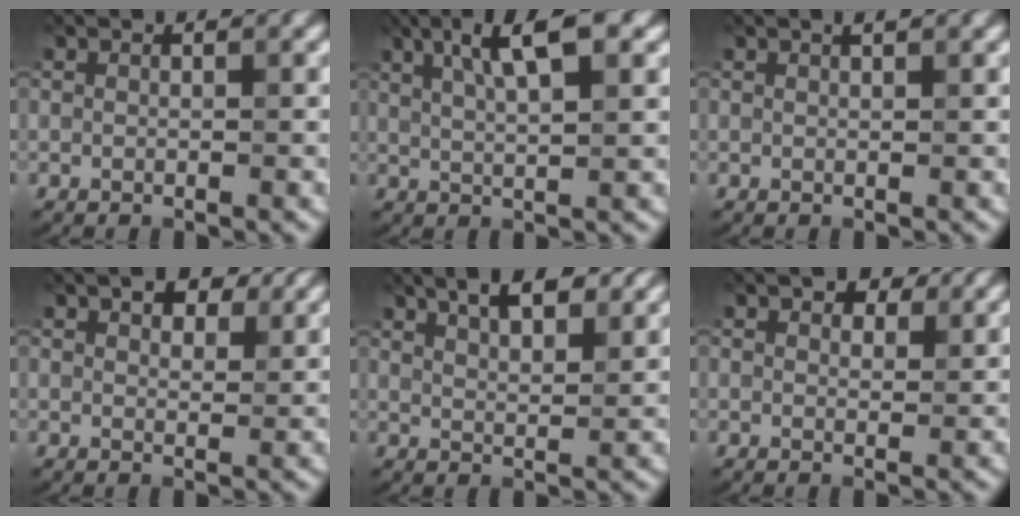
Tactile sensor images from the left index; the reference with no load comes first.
{"total": 5.9, "force": [2.6, 1.4, 5.0], "torque": [-0.083, 0.013, 0.040]}
{"total": 0.9, "force": [0.5, 0.2, 0.7], "torque": [-0.007, 0.000, 0.003]}
{"total": 4.2, "force": [2.9, 2.0, 2.3], "torque": [-0.028, 0.006, 0.036]}
{"total": 6.0, "force": [3.9, 2.3, 4.0], "torque": [-0.053, 0.023, 0.047]}
{"total": 3.3, "force": [2.3, 1.7, 1.6], "torque": [-0.022, 0.002, 0.031]}